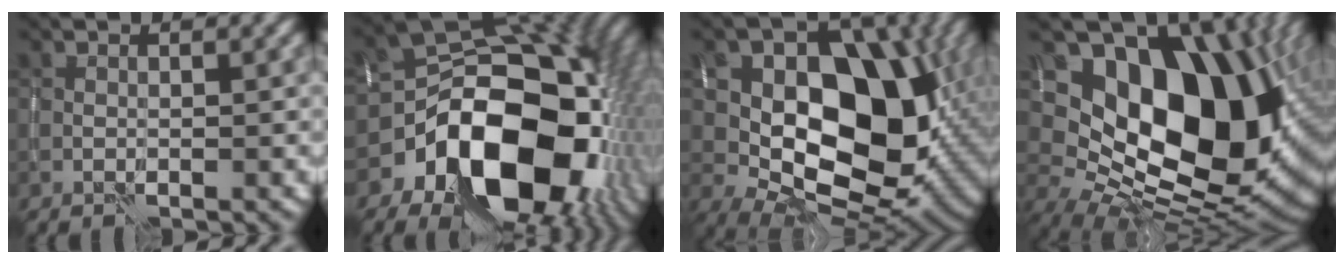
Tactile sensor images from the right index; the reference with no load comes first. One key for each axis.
{"total": 16.7, "fx": -4.9, "fy": 11.3, "fz": 11.2, "tx": -0.144, "ty": -0.010, "tz": -0.078}
{"total": 15.4, "fx": 1.7, "fy": 10.6, "fz": 11.1, "tx": -0.147, "ty": -0.002, "tz": 0.032}
{"total": 17.3, "fx": 3.8, "fy": 11.4, "fz": 12.3, "tx": -0.193, "ty": -0.007, "tz": 0.075}